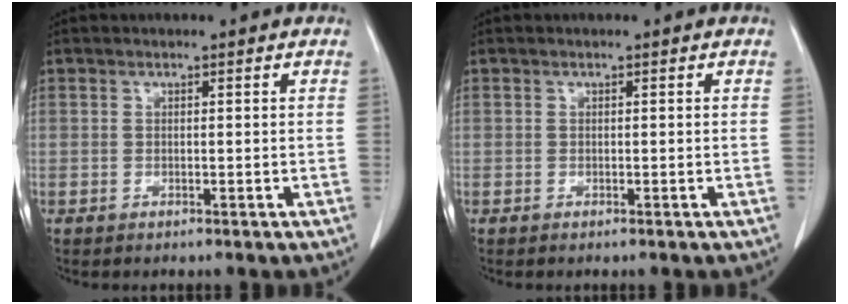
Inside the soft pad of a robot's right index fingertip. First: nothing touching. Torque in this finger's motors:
{"motor_torque": [-0.02, 0.01, -0.01, 0.01]}